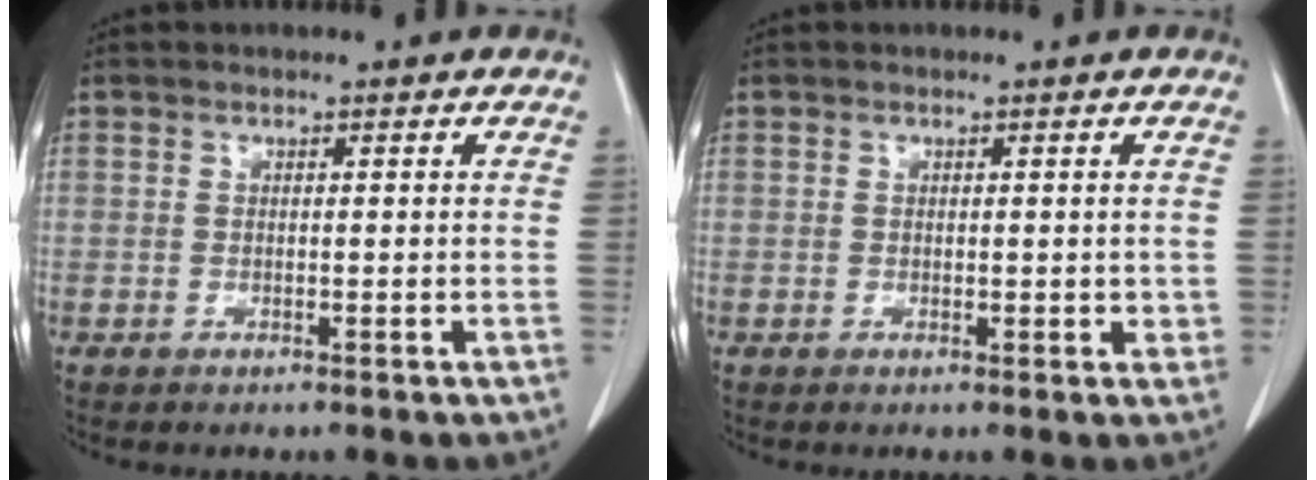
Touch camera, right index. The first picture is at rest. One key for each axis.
{"total": 1.7, "fx": 0.0, "fy": 1.0, "fz": 1.4, "tx": -0.014, "ty": -0.003, "tz": 0.002}